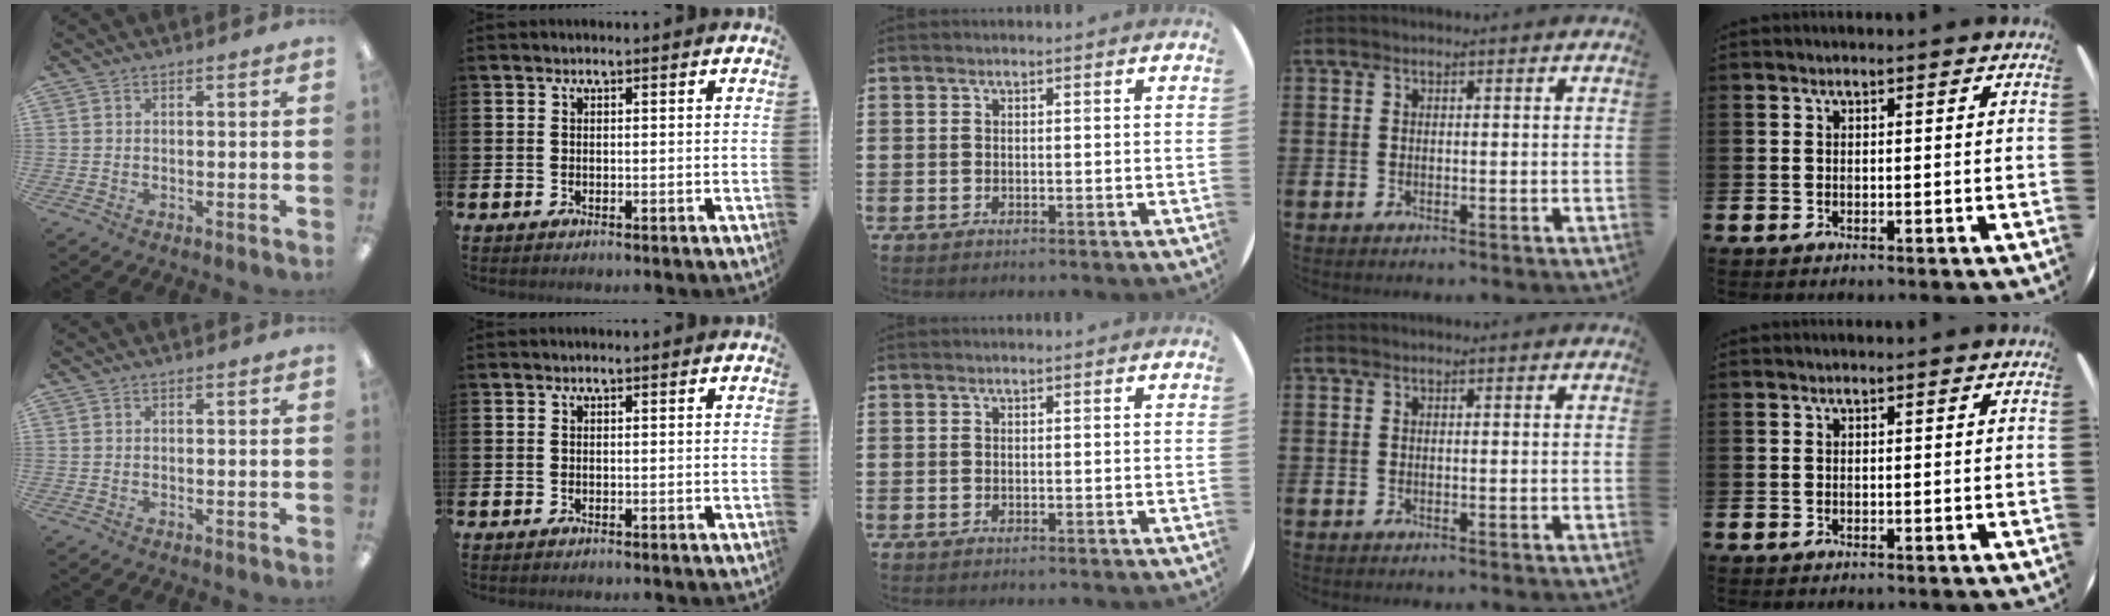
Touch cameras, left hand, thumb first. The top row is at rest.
{}